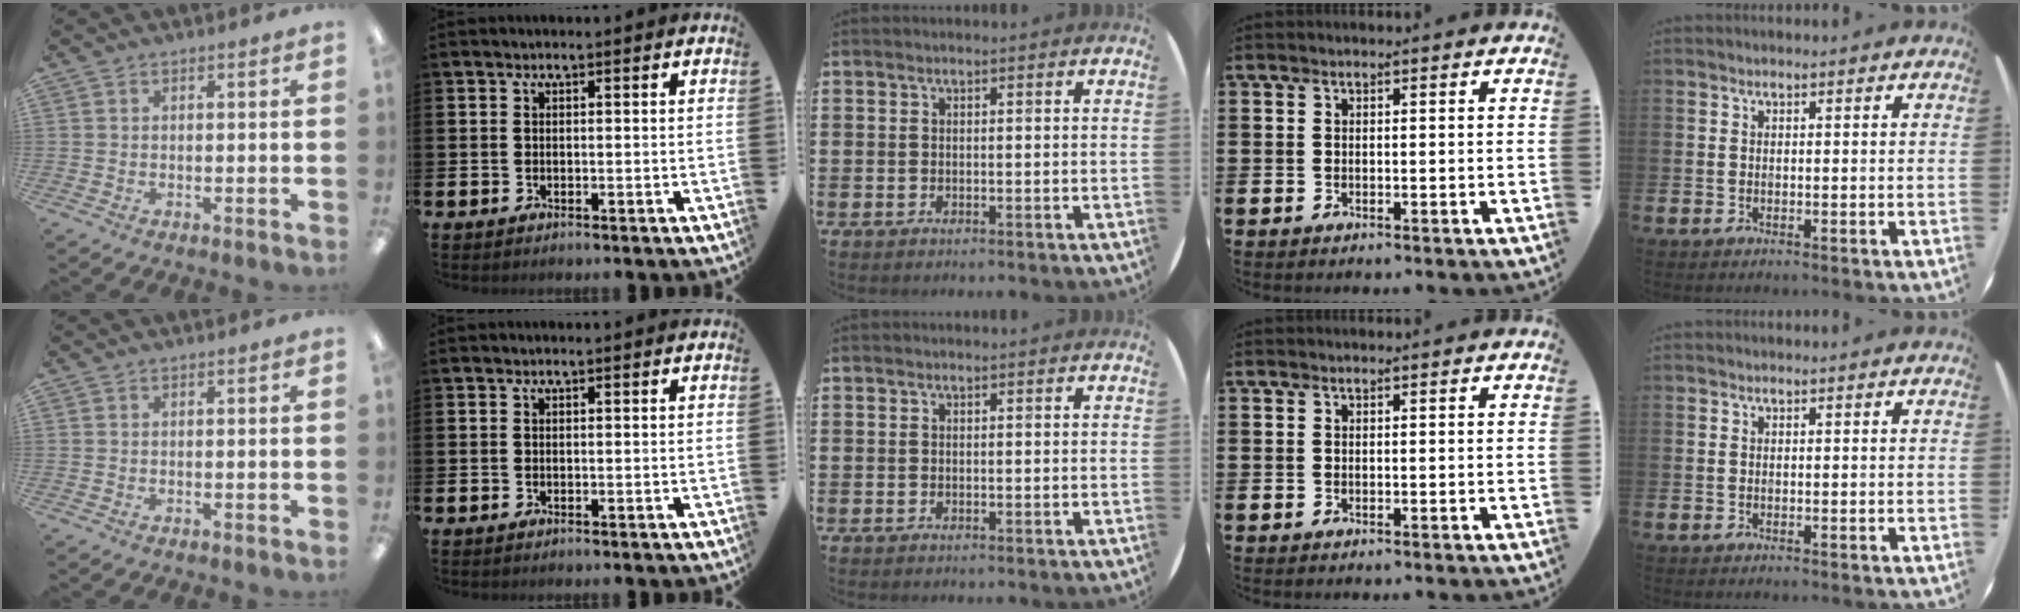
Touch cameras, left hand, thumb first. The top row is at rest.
{}